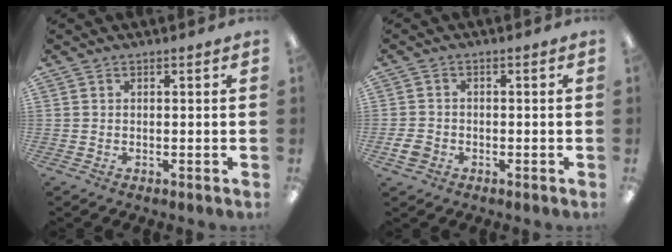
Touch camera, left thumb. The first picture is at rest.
{"total": 3.3, "force": [-1.3, 2.5, 1.6], "torque": [-0.038, 0.002, -0.027]}